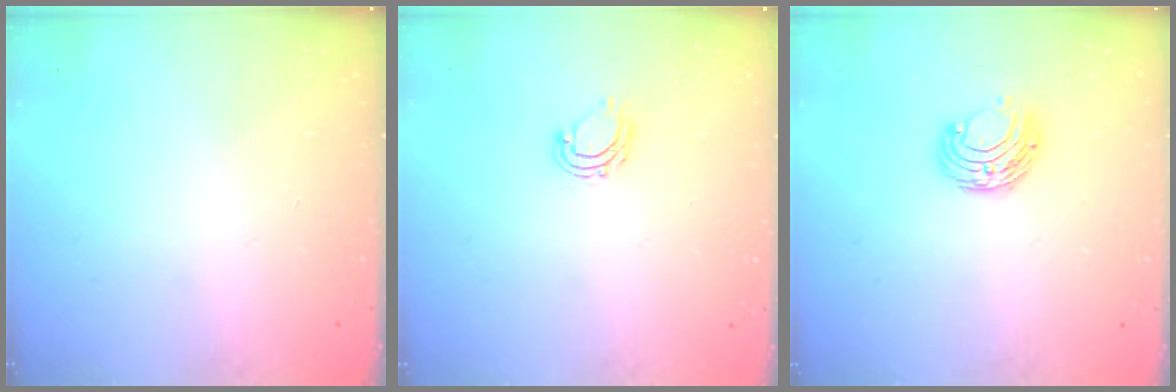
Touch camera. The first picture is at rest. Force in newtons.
{"total": 5.2, "press": 5.1, "slide": 0.7}
{"total": 7.5, "press": 7.5, "slide": 0.7}